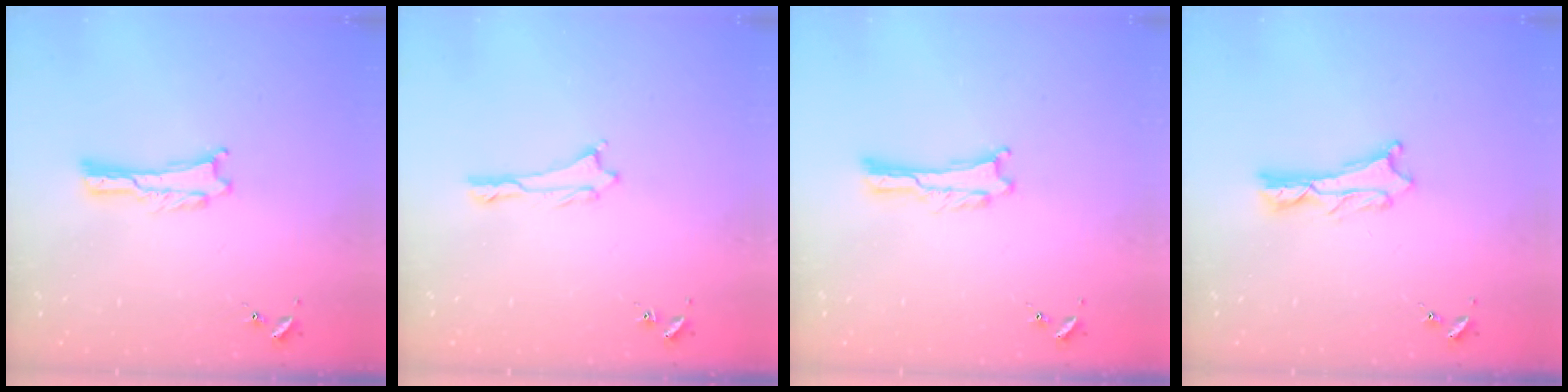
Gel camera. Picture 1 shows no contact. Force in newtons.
{"total": 0.6, "press": 0.5, "slide": 0.2}
{"total": 0.0}
{"total": 1.1, "press": 1.0, "slide": 0.2}